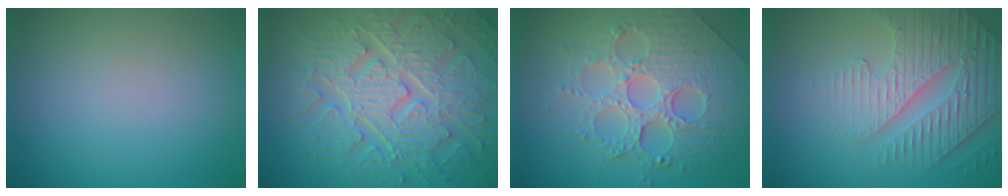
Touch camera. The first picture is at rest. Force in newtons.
{"total": 9.2, "press": 6.8, "slide": 6.2}
{"total": 7.7, "press": 6.1, "slide": 4.6}
{"total": 4.3, "press": 4.1, "slide": 1.5}